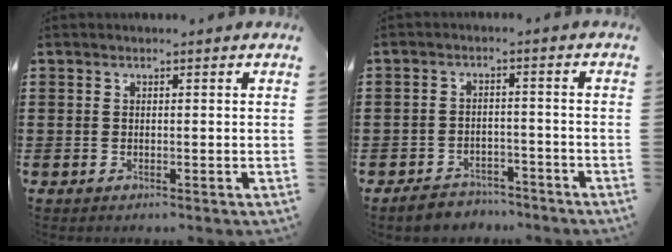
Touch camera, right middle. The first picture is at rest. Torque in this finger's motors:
{"motor_torque": [0.95, 0.03, -0.07, -0.01]}